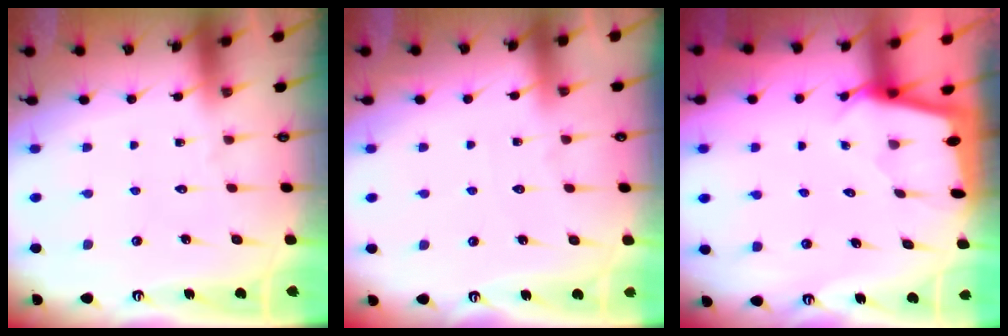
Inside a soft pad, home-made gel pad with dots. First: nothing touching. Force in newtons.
{"total": 2.2, "press": 2.2, "slide": 0.2}
{"total": 1.6, "press": 1.6, "slide": 0.2}